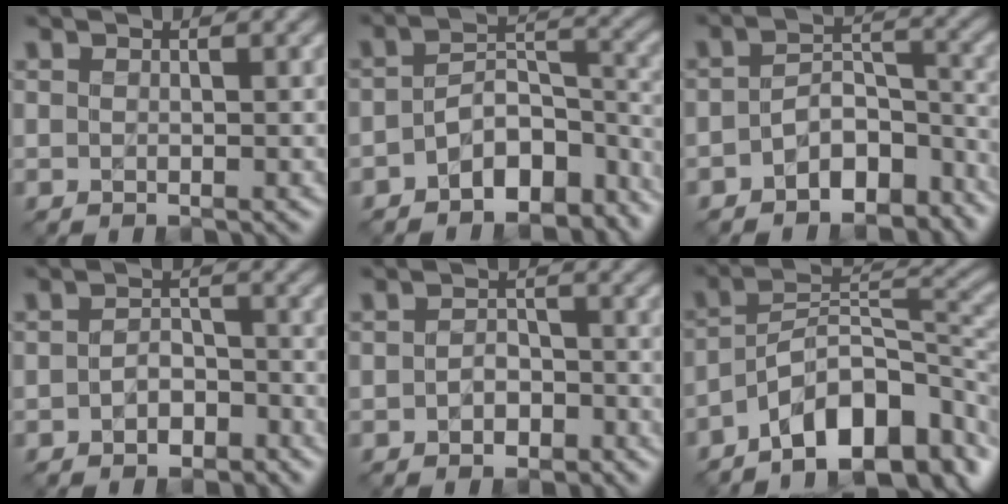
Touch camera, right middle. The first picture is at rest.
{"total": 7.3, "force": [-4.7, 3.8, 4.0], "torque": [-0.053, -0.010, -0.078]}
{"total": 5.8, "force": [-3.9, 3.0, 2.9], "torque": [-0.038, -0.005, -0.067]}
{"total": 2.4, "force": [-1.4, 1.6, 1.3], "torque": [-0.022, 0.007, -0.026]}
{"total": 2.0, "force": [-1.0, 1.4, 1.0], "torque": [-0.017, 0.005, -0.019]}
{"total": 10.5, "force": [-6.5, 4.1, 7.2], "torque": [-0.098, 0.009, -0.124]}